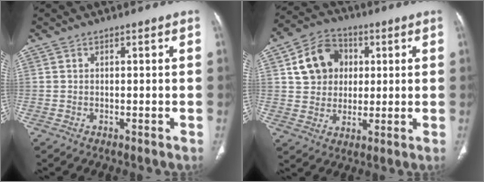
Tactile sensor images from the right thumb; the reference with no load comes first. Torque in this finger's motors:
{"motor_torque": [-0.04, 0.11, 0.10, -0.12, 0.19]}